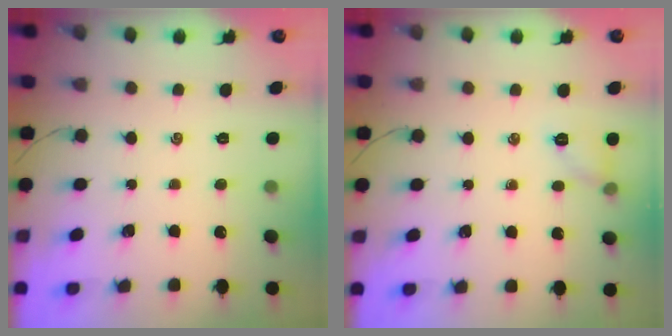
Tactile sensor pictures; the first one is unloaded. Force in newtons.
{"total": 5.9, "press": 5.9, "slide": 0.8}